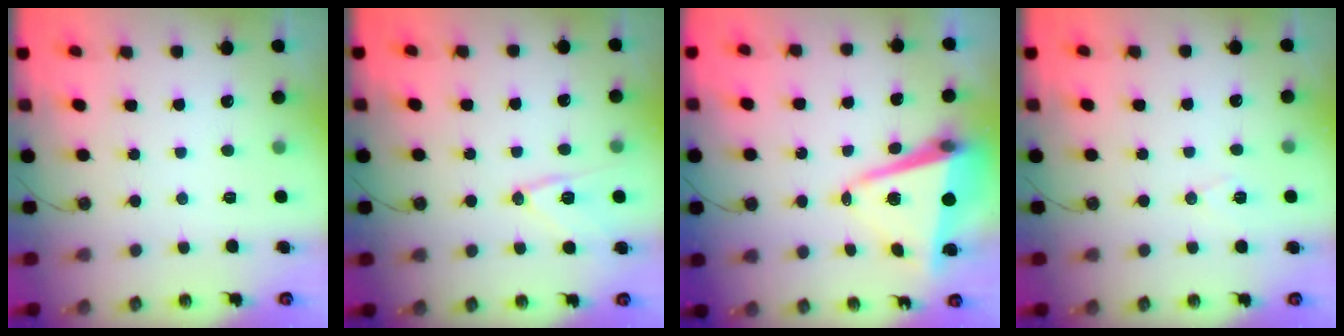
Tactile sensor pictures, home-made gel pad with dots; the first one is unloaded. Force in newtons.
{"total": 11.5, "press": 11.3, "slide": 2.2}
{"total": 10.6, "press": 10.4, "slide": 1.9}
{"total": 6.3, "press": 5.0, "slide": 3.8}